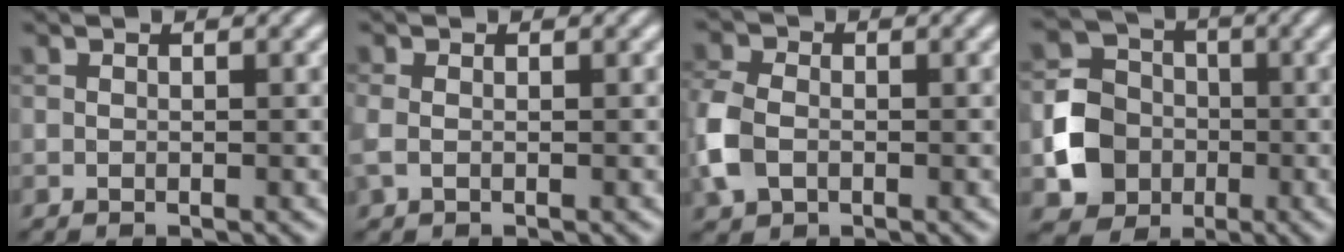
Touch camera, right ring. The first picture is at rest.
{"total": 1.1, "force": [-0.1, 0.7, 0.9], "torque": [-0.024, -0.001, -0.005]}
{"total": 4.9, "force": [-1.3, 3.6, 3.1], "torque": [-0.085, 0.001, -0.035]}
{"total": 6.4, "force": [-1.7, 5.7, 2.5], "torque": [-0.049, 0.001, -0.039]}